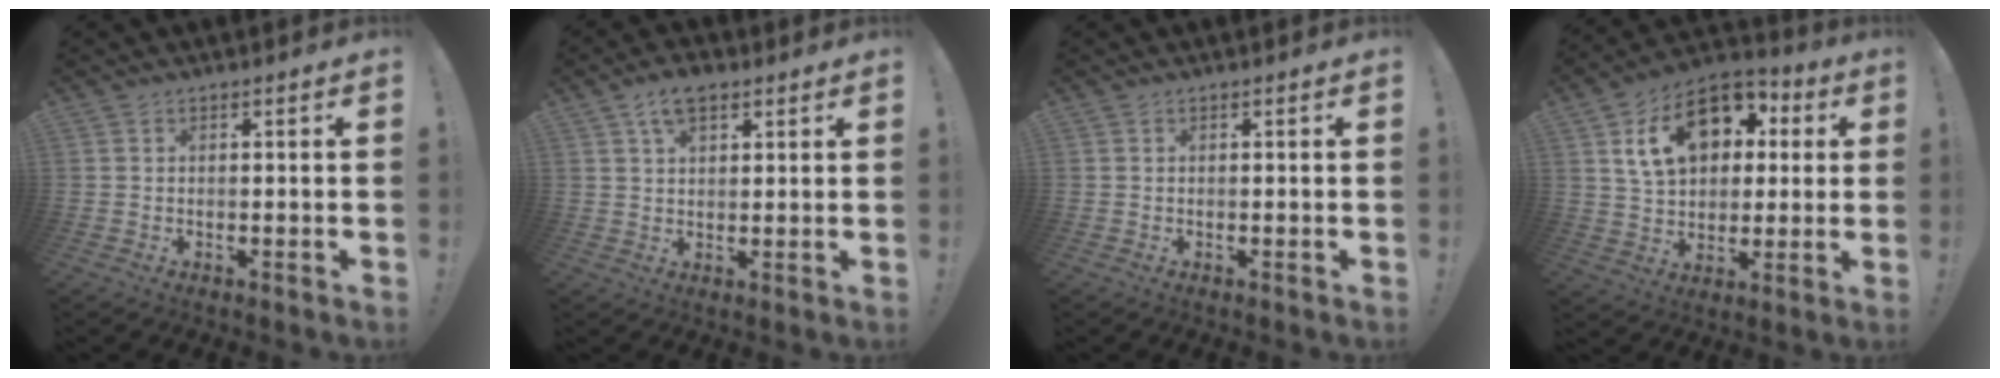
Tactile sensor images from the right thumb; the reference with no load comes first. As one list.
[{"total": 6.0, "force": [3.3, 3.2, 3.8], "torque": [-0.060, -0.006, 0.060]}, {"total": 0.0}, {"total": 18.9, "force": [6.5, 13.2, 11.9], "torque": [-0.178, -0.012, 0.123]}]